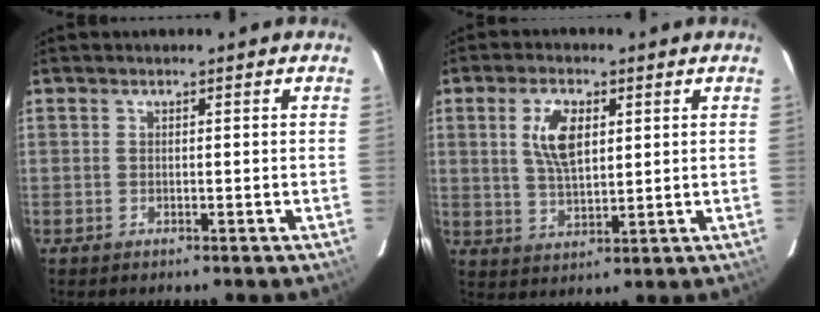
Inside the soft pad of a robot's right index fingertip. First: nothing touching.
{"total": 7.6, "force": [2.3, 3.7, 6.2], "torque": [-0.117, 0.006, 0.047]}